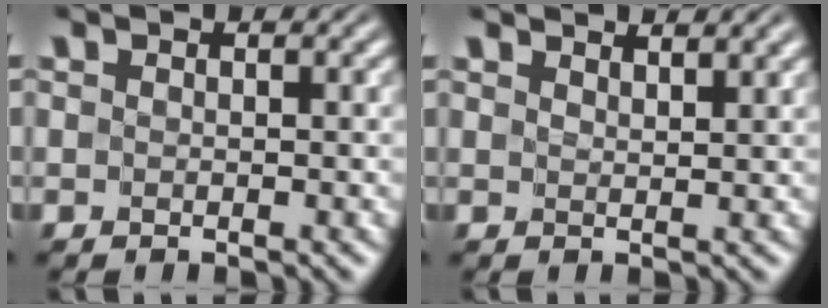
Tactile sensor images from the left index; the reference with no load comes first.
{"total": 1.9, "force": [1.9, -0.1, 0.3], "torque": [-0.010, 0.001, 0.029]}